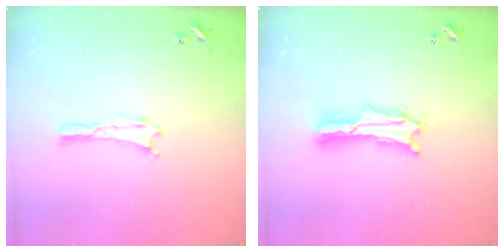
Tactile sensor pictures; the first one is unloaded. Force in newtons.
{"total": 2.7, "press": 2.7, "slide": 0.4}